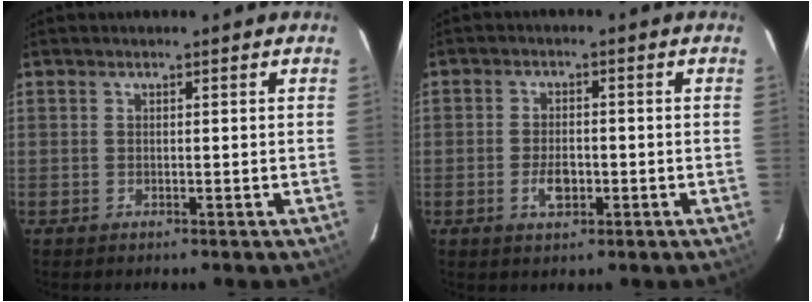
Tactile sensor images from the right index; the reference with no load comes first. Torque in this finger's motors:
{"motor_torque": [0.52, 0.00, 0.31, 0.06]}